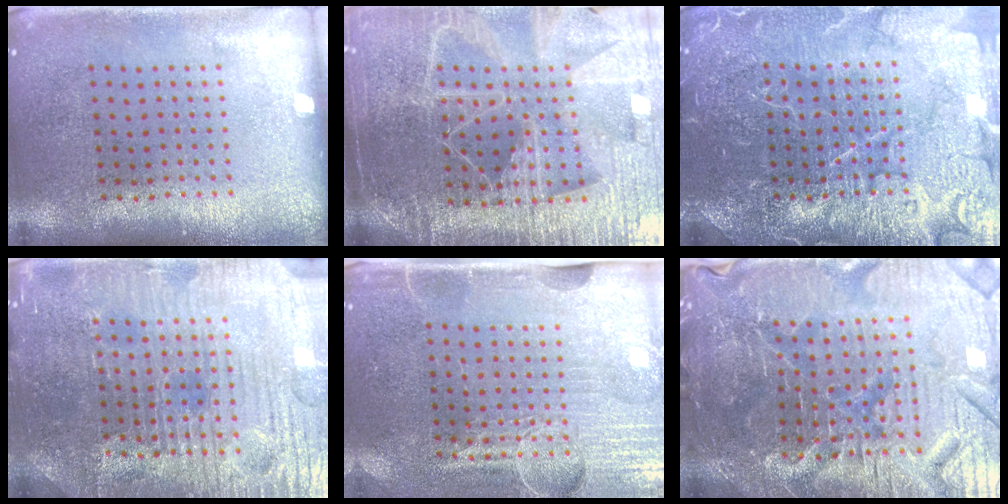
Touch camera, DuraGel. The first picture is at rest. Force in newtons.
{"total": 5.8, "press": 5.1, "slide": 2.7}
{"total": 6.9, "press": 6.8, "slide": 0.9}
{"total": 5.3, "press": 5.0, "slide": 1.5}
{"total": 4.3, "press": 3.8, "slide": 2.0}
{"total": 5.6, "press": 5.3, "slide": 1.7}